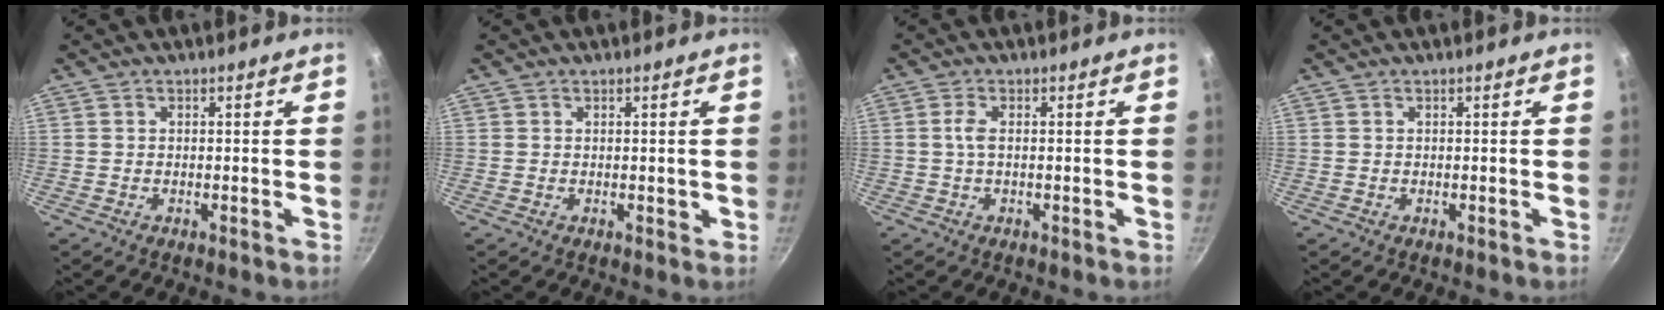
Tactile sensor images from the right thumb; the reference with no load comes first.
{"total": 0.8, "force": [0.1, 0.6, 0.5], "torque": [-0.001, 0.002, 0.001]}
{"total": 2.0, "force": [0.1, 0.7, 1.9], "torque": [-0.047, 0.004, 0.001]}
{"total": 0.0}